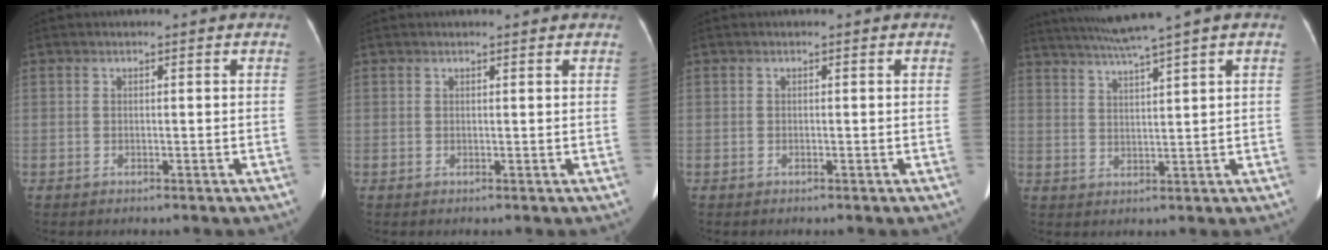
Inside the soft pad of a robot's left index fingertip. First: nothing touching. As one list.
[{"total": 2.2, "force": [2.0, 0.4, 0.9], "torque": [-0.011, 0.009, 0.020]}, {"total": 0.0}, {"total": 7.5, "force": [6.0, -1.9, 4.0], "torque": [-0.070, 0.013, 0.105]}]